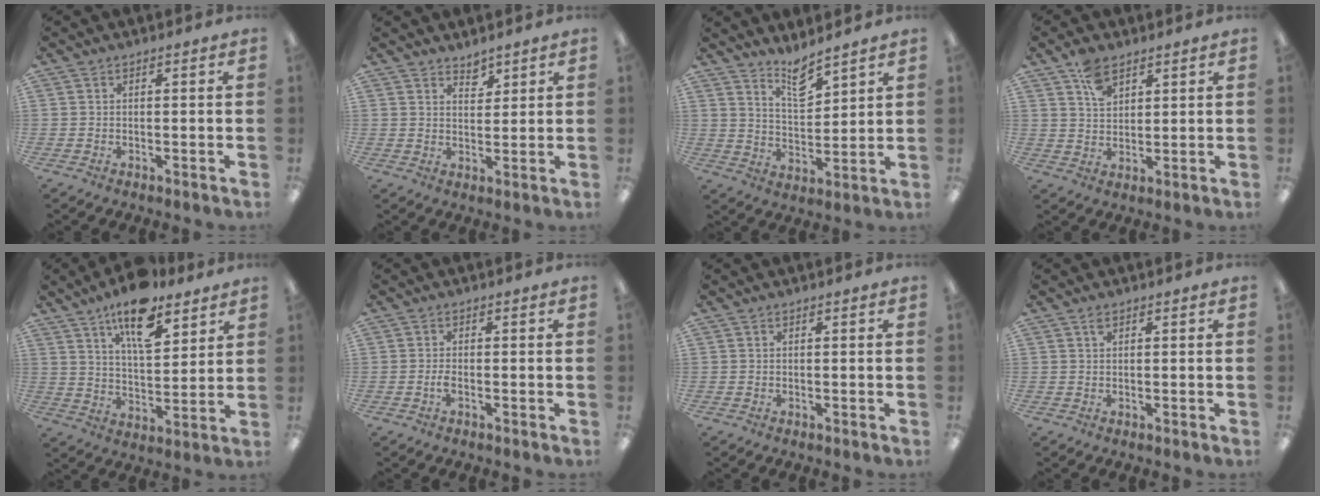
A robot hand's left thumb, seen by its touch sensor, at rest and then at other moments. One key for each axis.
{"total": 3.2, "fx": 2.9, "fy": 1.1, "fz": 0.4, "tx": 0.005, "ty": -0.023, "tz": 0.052}
{"total": 7.4, "fx": 6.6, "fy": 2.0, "fz": 2.9, "tx": -0.044, "ty": -0.050, "tz": 0.116}
{"total": 6.1, "fx": 4.0, "fy": 3.4, "fz": 3.1, "tx": -0.056, "ty": -0.008, "tz": 0.074}
{"total": 14.5, "fx": 9.9, "fy": 5.8, "fz": 8.9, "tx": -0.130, "ty": -0.051, "tz": 0.167}
{"total": 1.8, "fx": -0.5, "fy": 0.5, "fz": 1.6, "tx": -0.028, "ty": 0.002, "tz": -0.010}
{"total": 0.0}
{"total": 1.0, "fx": 0.7, "fy": 0.4, "fz": 0.7, "tx": -0.016, "ty": 0.002, "tz": 0.012}